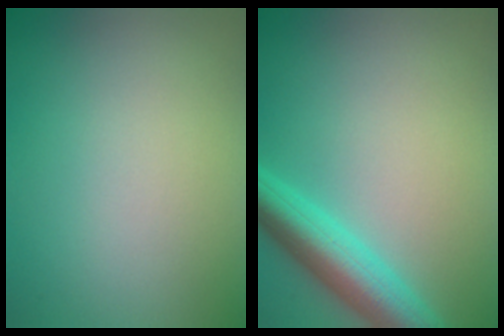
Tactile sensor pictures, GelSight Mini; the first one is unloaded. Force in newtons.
{"total": 5.7, "press": 5.7, "slide": 0.2}